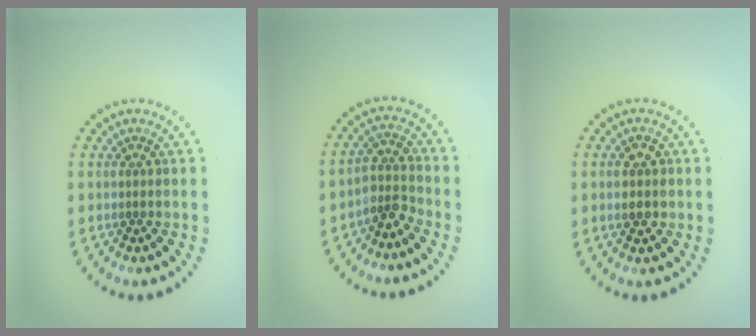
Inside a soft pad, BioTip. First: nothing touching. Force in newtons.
{"total": 2.7, "press": 2.0, "slide": 1.8}
{"total": 2.9, "press": 2.9, "slide": 0.2}